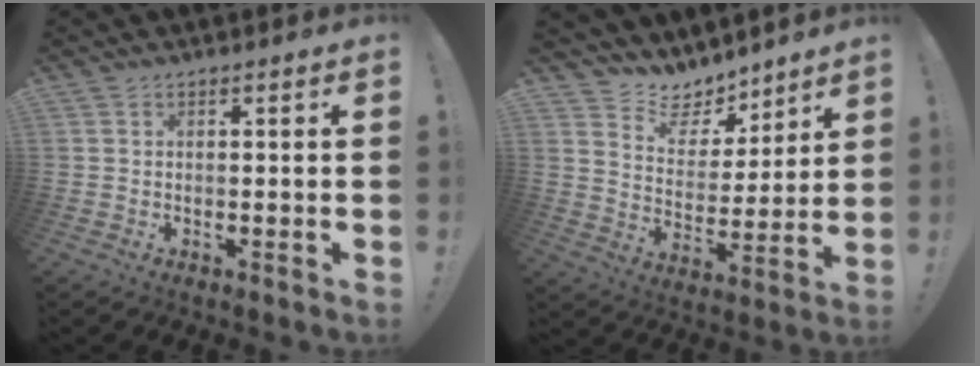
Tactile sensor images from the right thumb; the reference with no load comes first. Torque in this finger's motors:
{"motor_torque": [-0.68, 0.40, -0.20, 1.06, 0.15]}